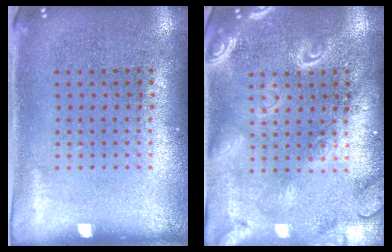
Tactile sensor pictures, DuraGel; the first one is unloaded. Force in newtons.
{"total": 3.8, "press": 3.8, "slide": 0.5}